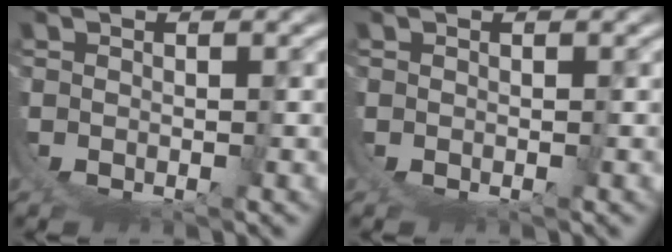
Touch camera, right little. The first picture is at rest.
{"total": 0.0}